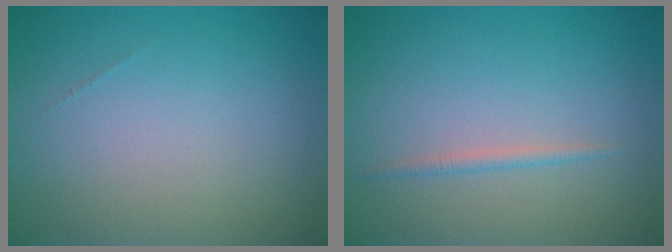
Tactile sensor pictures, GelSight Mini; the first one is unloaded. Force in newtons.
{"total": 0.9, "press": 0.9, "slide": 0.0}